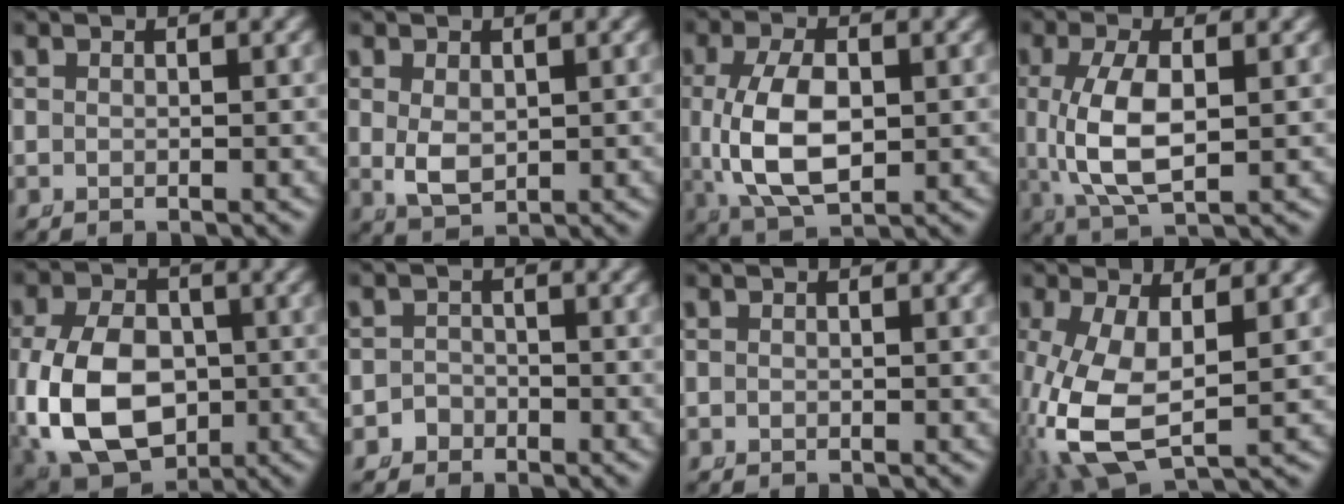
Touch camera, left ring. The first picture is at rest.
{"total": 3.0, "force": [-0.1, 2.0, 2.2], "torque": [-0.056, -0.025, 0.020]}
{"total": 7.1, "force": [-0.3, 4.1, 5.7], "torque": [-0.134, -0.014, 0.012]}
{"total": 5.9, "force": [0.0, 2.7, 5.2], "torque": [-0.124, -0.012, 0.016]}
{"total": 11.2, "force": [-1.5, 8.5, 7.2], "torque": [-0.167, -0.047, -0.001]}
{"total": 2.6, "force": [-1.6, 2.1, -0.1], "torque": [-0.004, -0.012, -0.027]}
{"total": 0.0}
{"total": 9.2, "force": [-1.7, 5.7, 7.0], "torque": [-0.190, -0.059, 0.011]}